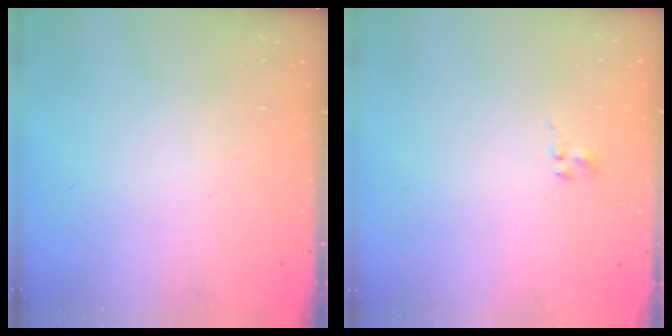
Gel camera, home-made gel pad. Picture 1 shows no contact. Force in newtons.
{"total": 1.0, "press": 0.8, "slide": 0.6}